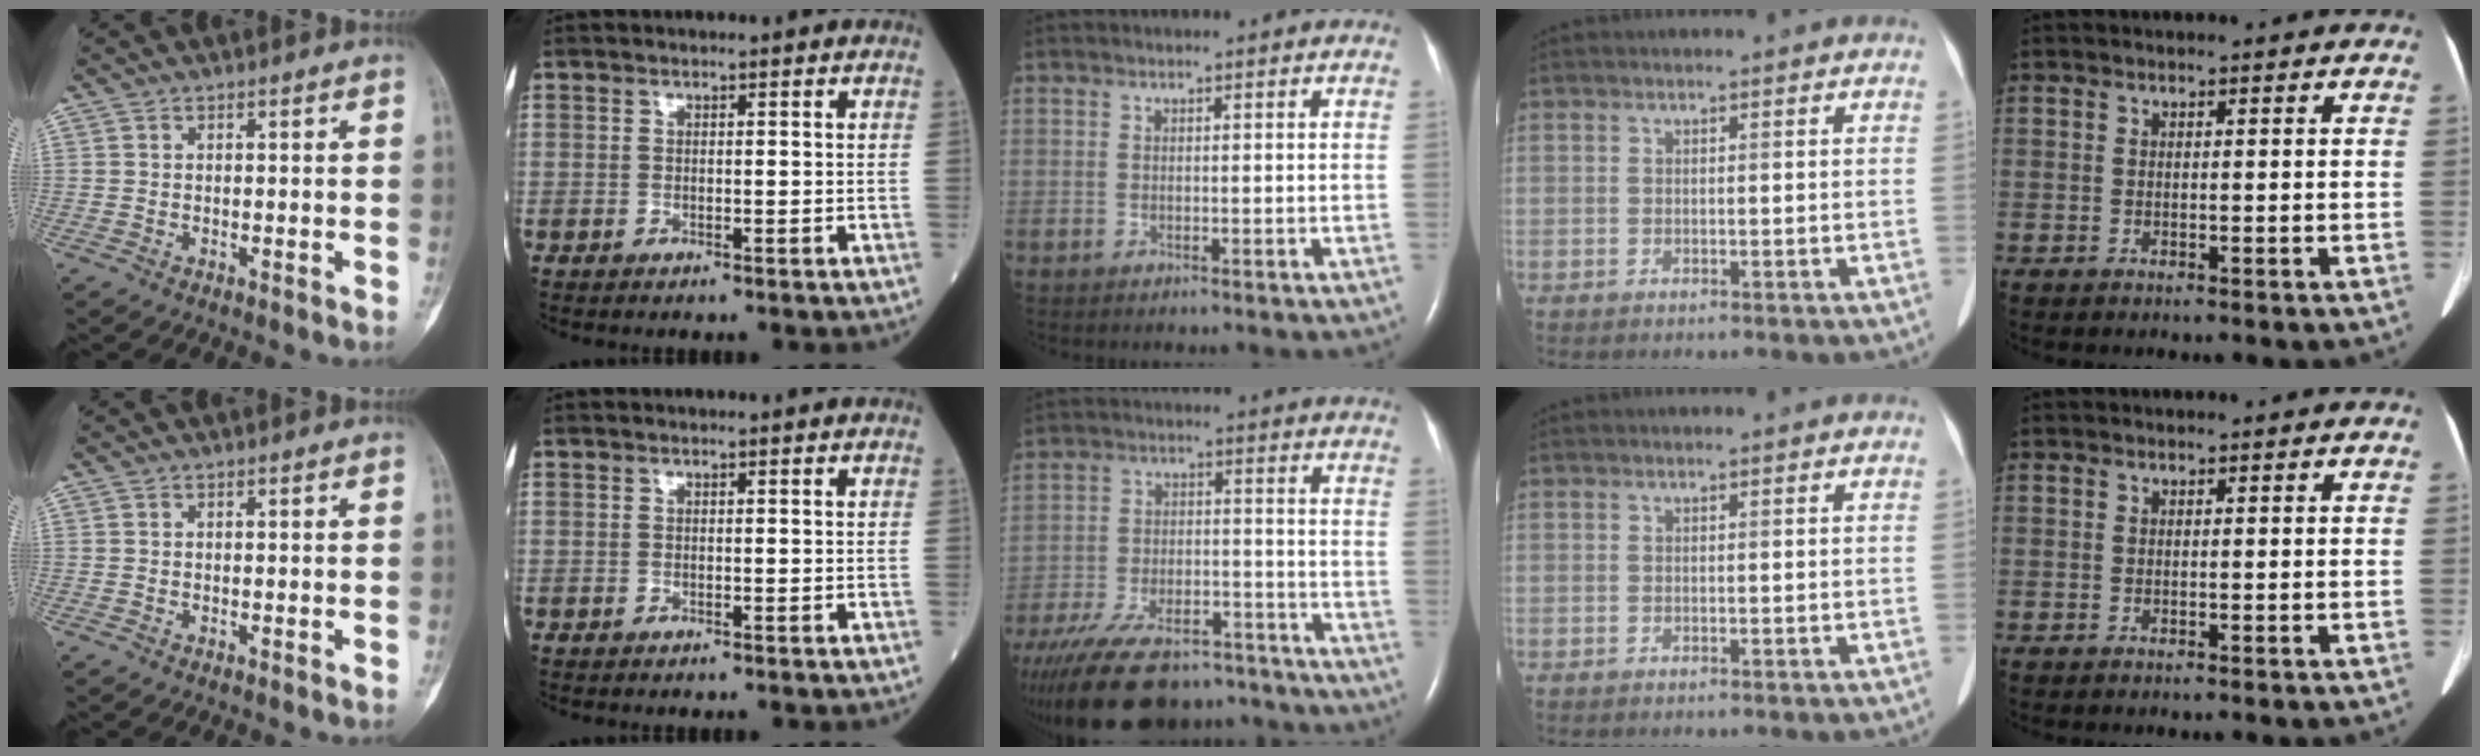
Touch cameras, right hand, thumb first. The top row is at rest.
{"middle": {"total": 23.9, "force": [-19.9, 8.0, 10.5], "torque": [-0.219, -0.023, -0.296]}}